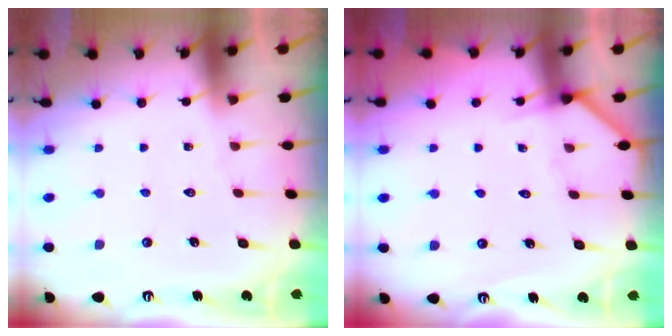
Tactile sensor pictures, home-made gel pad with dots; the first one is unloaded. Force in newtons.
{"total": 3.0, "press": 3.0, "slide": 0.2}